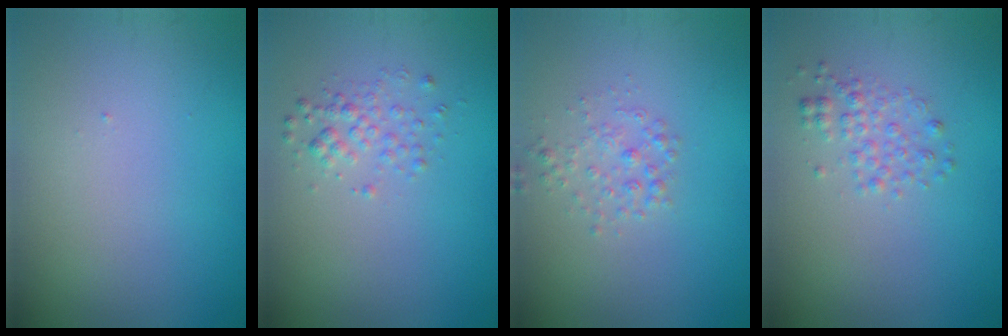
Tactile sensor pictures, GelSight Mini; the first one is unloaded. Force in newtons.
{"total": 1.5, "press": 1.5, "slide": 0.1}
{"total": 1.5, "press": 1.5, "slide": 0.0}
{"total": 1.7, "press": 1.7, "slide": 0.0}